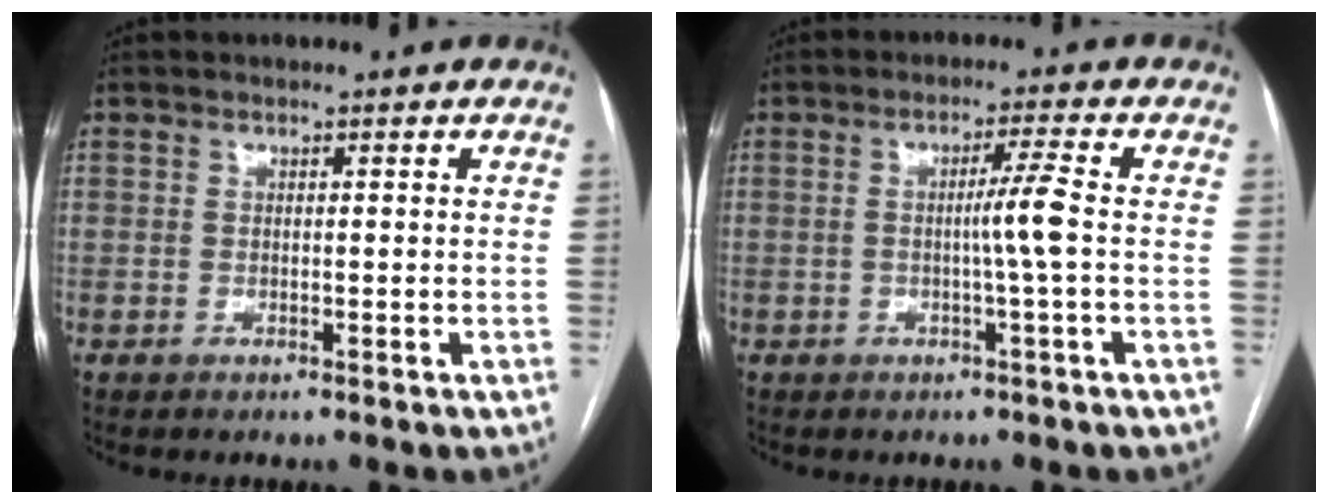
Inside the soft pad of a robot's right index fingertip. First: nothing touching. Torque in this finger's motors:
{"motor_torque": [0.15, 0.04, 0.17, 0.07]}